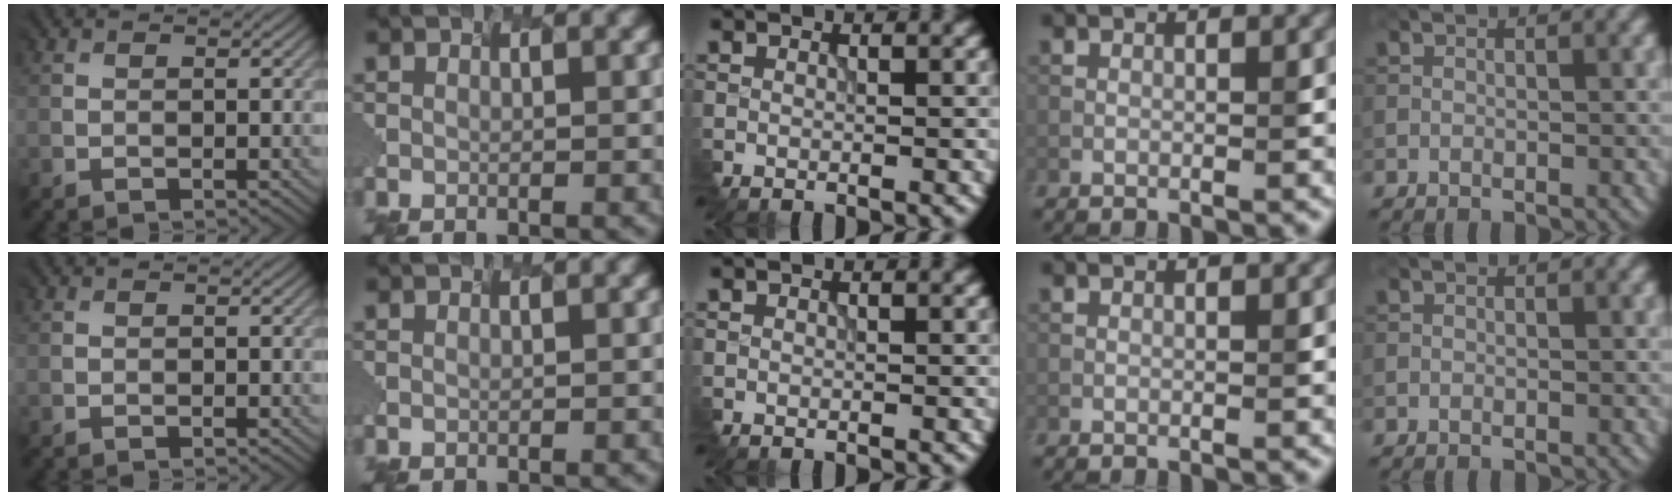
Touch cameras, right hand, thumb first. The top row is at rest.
{}